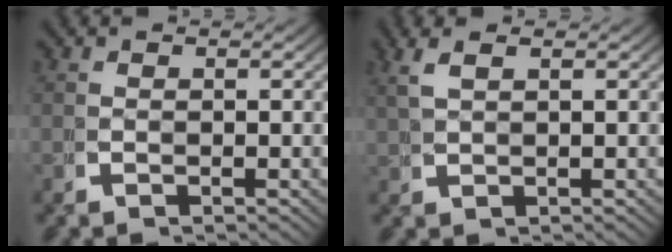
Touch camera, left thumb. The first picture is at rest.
{"total": 2.0, "force": [1.6, 0.2, 1.2], "torque": [-0.030, 0.005, 0.039]}